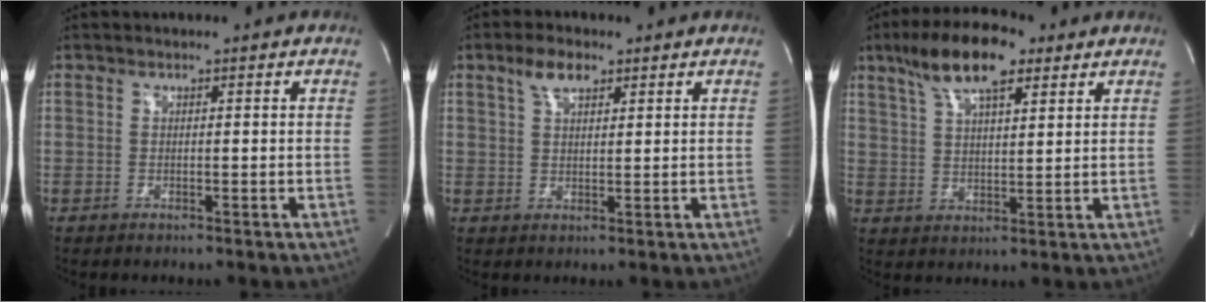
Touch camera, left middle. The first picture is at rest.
{"total": 4.1, "force": [2.5, 1.8, 2.8], "torque": [-0.058, 0.012, 0.051]}
{"total": 11.2, "force": [6.9, 3.4, 8.2], "torque": [-0.153, 0.020, 0.122]}